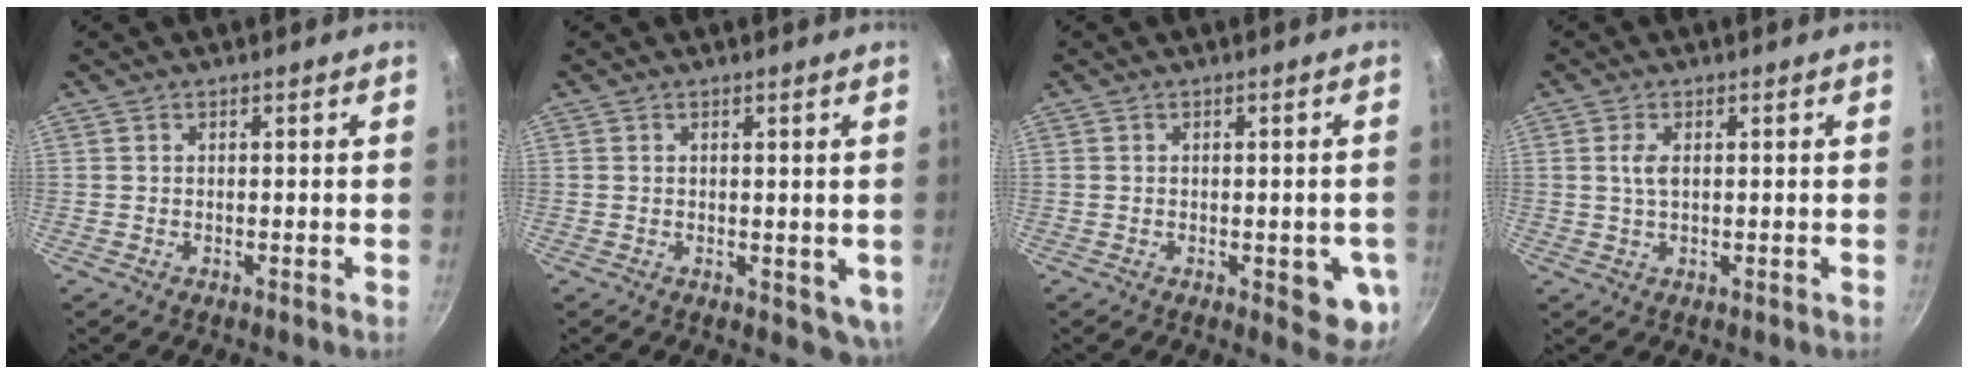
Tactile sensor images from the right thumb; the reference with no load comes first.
{"total": 3.8, "force": [0.7, 2.3, 2.9], "torque": [-0.033, -0.008, 0.013]}
{"total": 7.5, "force": [-1.7, 3.2, 6.5], "torque": [-0.053, -0.004, -0.019]}
{"total": 2.6, "force": [0.5, 1.2, 2.2], "torque": [-0.045, 0.002, 0.011]}